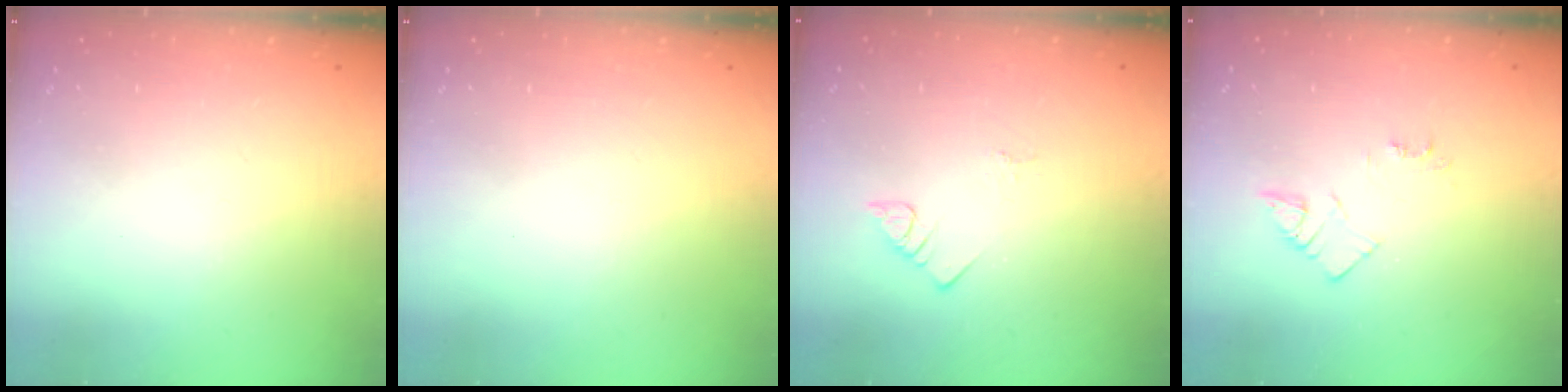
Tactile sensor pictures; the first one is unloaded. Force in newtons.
{"total": 1.7, "press": 1.6, "slide": 0.1}
{"total": 2.8, "press": 2.8, "slide": 0.4}
{"total": 5.5, "press": 5.4, "slide": 0.7}